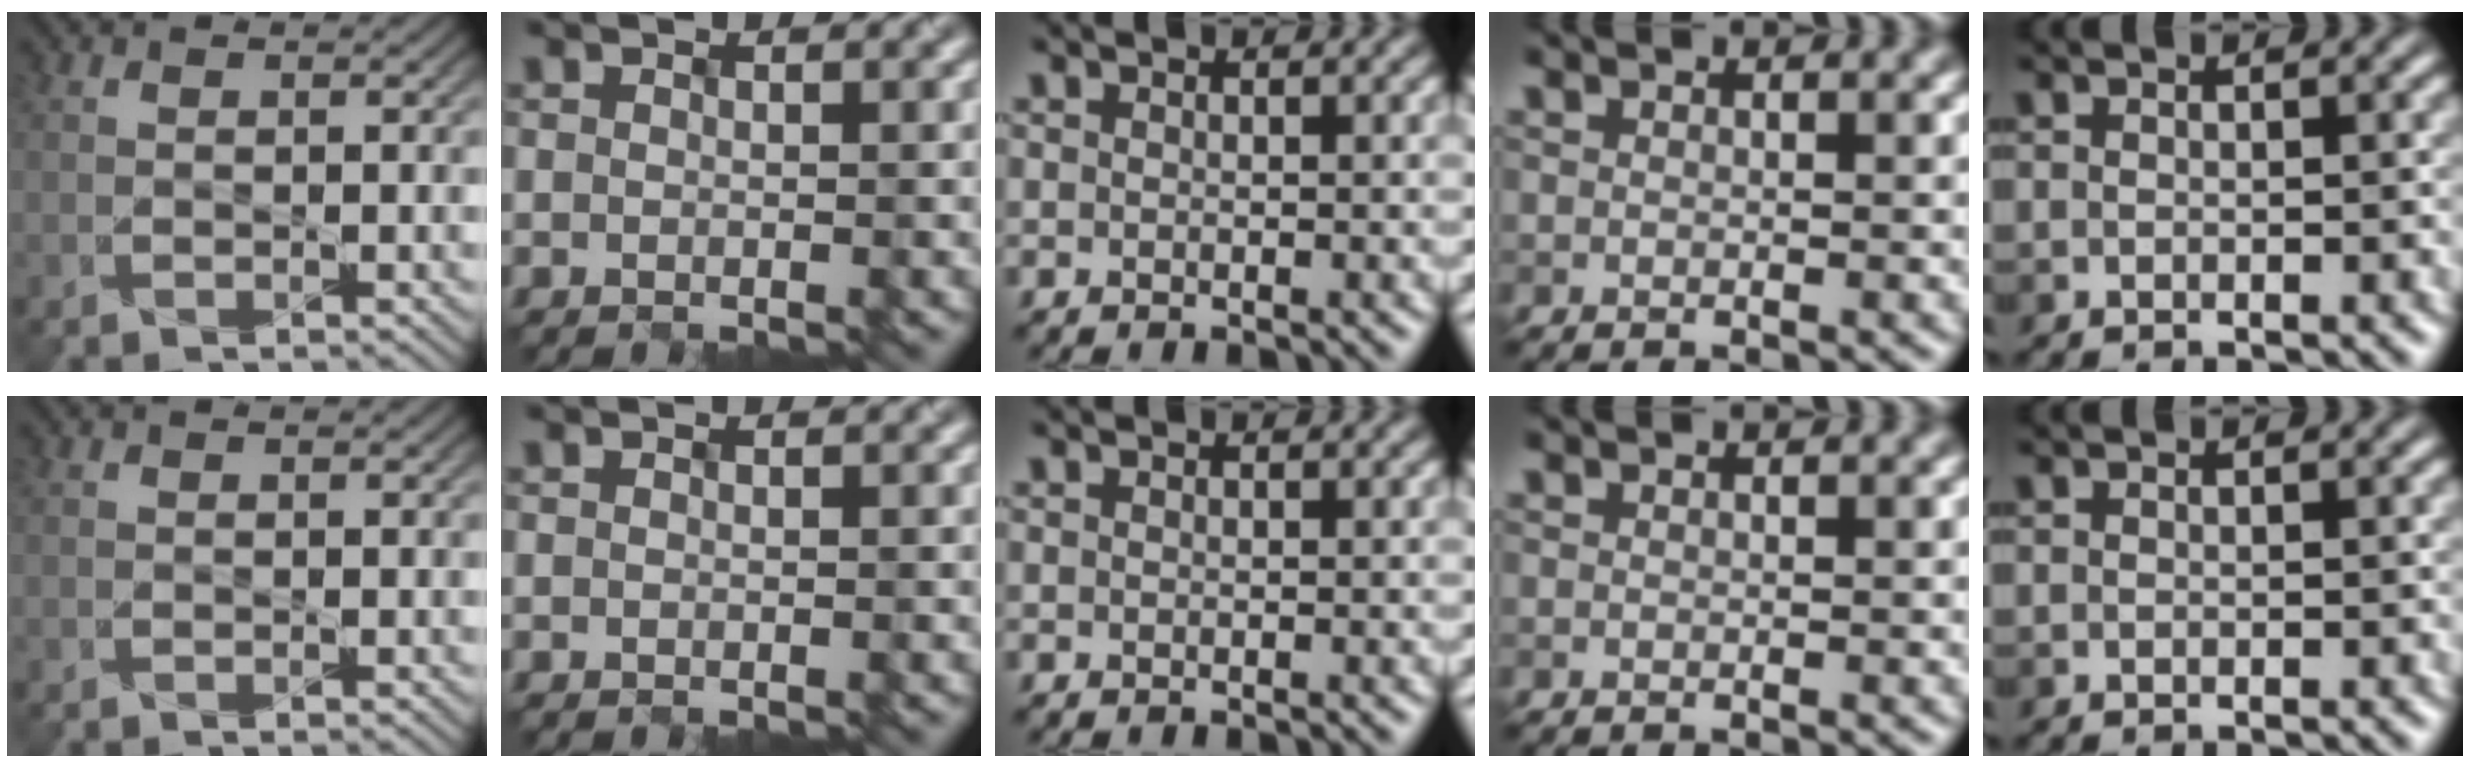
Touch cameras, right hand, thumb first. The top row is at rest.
{}